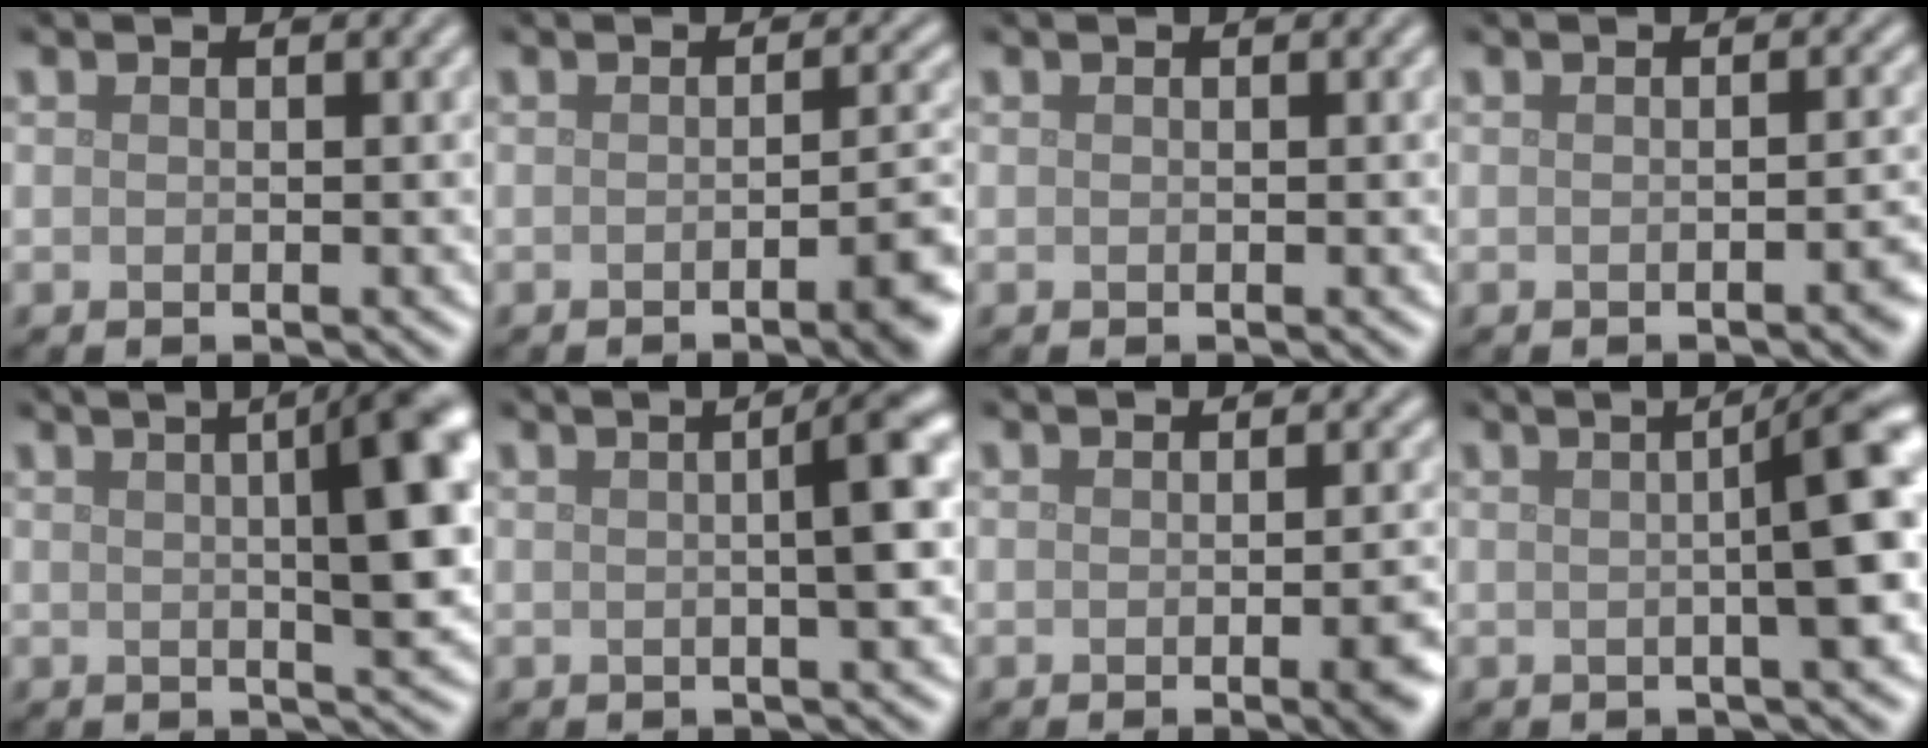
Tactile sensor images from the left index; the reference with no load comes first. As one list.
[{"total": 4.2, "force": [-1.7, 1.0, 3.7], "torque": [-0.039, -0.002, -0.029]}, {"total": 0.0}, {"total": 1.6, "force": [-0.8, 0.4, 1.3], "torque": [-0.014, 0.000, -0.010]}, {"total": 9.6, "force": [1.7, 2.6, 9.1], "torque": [-0.084, 0.020, 0.017]}, {"total": 4.1, "force": [0.2, 0.8, 4.1], "torque": [-0.049, 0.010, 0.000]}, {"total": 4.4, "force": [-1.4, 1.4, 4.0], "torque": [-0.041, -0.007, -0.012]}, {"total": 6.8, "force": [0.4, 1.2, 6.7], "torque": [-0.074, 0.008, 0.009]}]